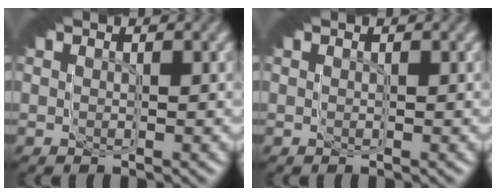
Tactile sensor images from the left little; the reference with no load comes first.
{"total": 0.0}